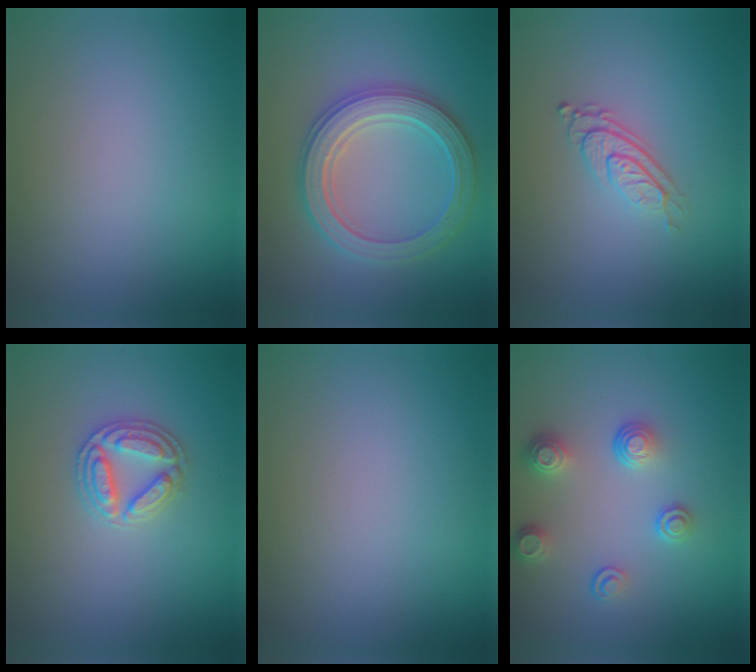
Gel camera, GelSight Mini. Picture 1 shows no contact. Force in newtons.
{"total": 5.5, "press": 5.4, "slide": 1.0}
{"total": 2.9, "press": 1.9, "slide": 2.2}
{"total": 2.9, "press": 2.9, "slide": 0.2}
{"total": 0.0}
{"total": 3.4, "press": 2.8, "slide": 1.9}